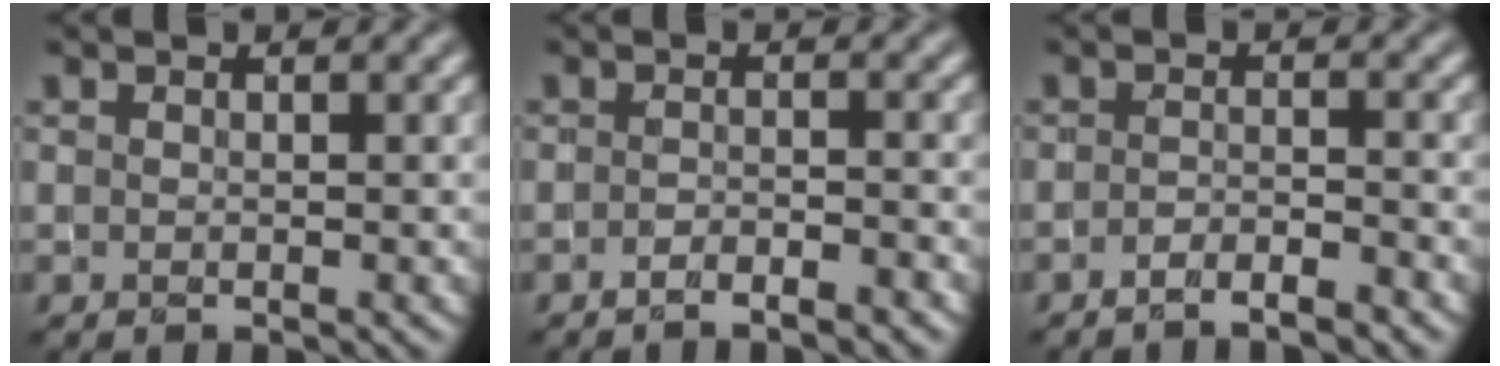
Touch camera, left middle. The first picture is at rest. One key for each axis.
{"total": 1.8, "fx": -1.5, "fy": 0.3, "fz": 1.0, "tx": -0.014, "ty": 0.001, "tz": -0.028}
{"total": 2.1, "fx": -1.8, "fy": 0.3, "fz": 1.1, "tx": -0.015, "ty": 0.000, "tz": -0.035}